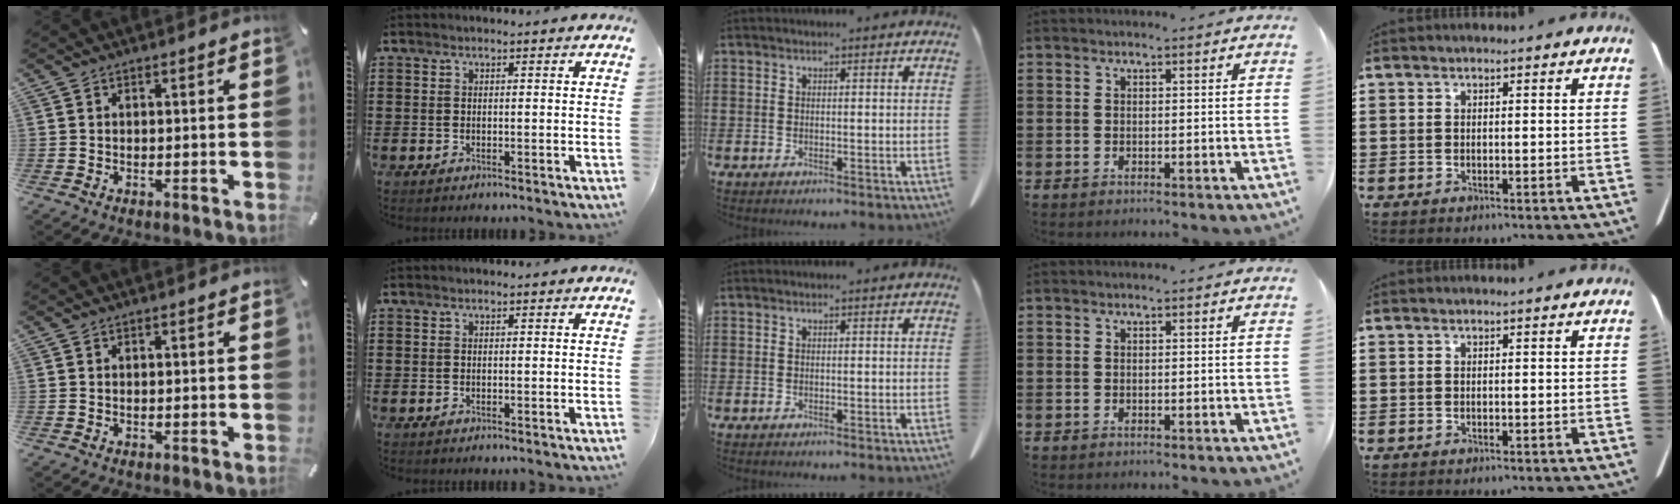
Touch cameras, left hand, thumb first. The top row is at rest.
{}